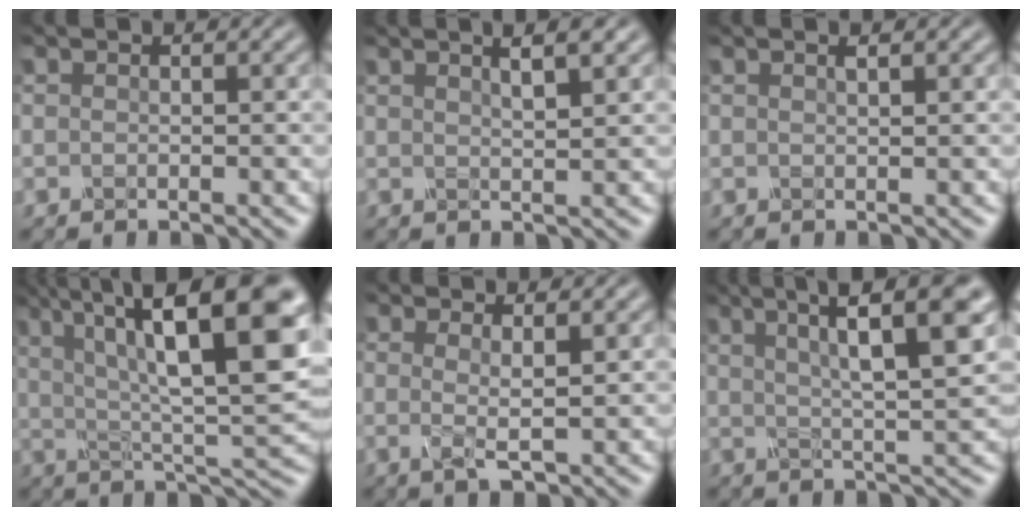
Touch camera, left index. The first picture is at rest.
{"total": 4.2, "force": [2.5, 1.1, 3.2], "torque": [-0.027, 0.020, 0.016]}
{"total": 1.3, "force": [0.5, 0.4, 1.1], "torque": [-0.007, 0.005, -0.001]}
{"total": 15.3, "force": [5.3, 4.7, 13.5], "torque": [-0.223, 0.011, 0.090]}
{"total": 2.1, "force": [0.2, 0.4, 2.1], "torque": [-0.041, -0.011, 0.006]}
{"total": 9.6, "force": [3.9, 2.1, 8.6], "torque": [-0.123, 0.023, 0.061]}